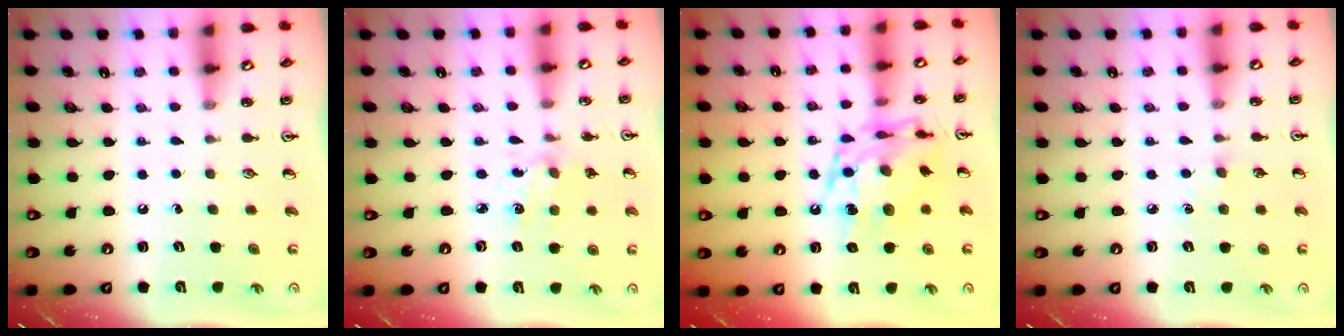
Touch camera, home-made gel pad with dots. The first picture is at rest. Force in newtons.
{"total": 2.3, "press": 2.2, "slide": 0.5}
{"total": 15.3, "press": 15.3, "slide": 1.3}
{"total": 2.7, "press": 2.7, "slide": 0.4}